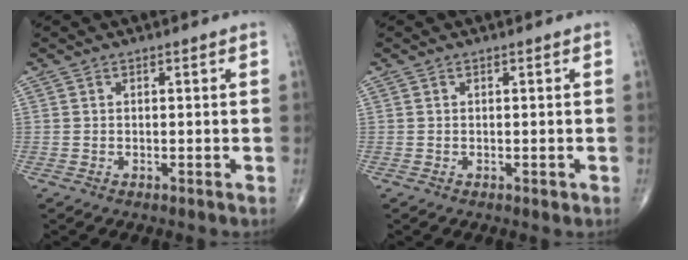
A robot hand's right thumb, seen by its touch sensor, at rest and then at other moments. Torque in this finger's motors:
{"motor_torque": [0.01, 0.06, -0.10, -0.08, -0.03]}